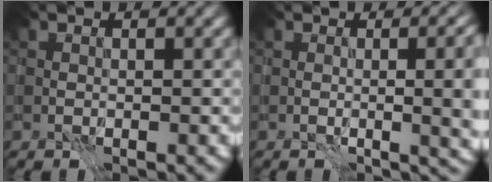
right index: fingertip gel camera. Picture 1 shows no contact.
{"total": 8.4, "force": [-0.3, 3.7, 7.5], "torque": [-0.053, 0.011, 0.005]}